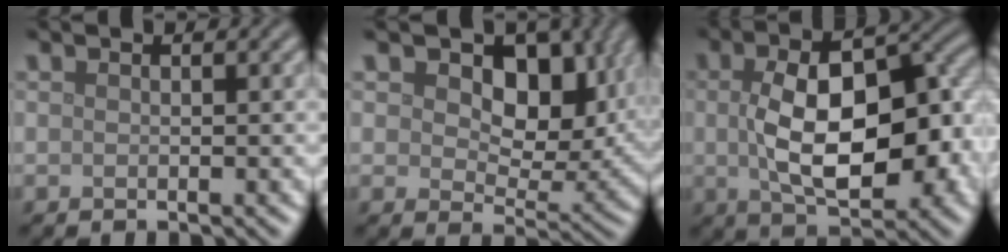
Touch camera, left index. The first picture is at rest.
{"total": 9.5, "force": [3.2, 5.9, 6.7], "torque": [-0.093, -0.011, 0.047]}
{"total": 11.4, "force": [-0.5, 6.0, 9.7], "torque": [-0.152, -0.005, -0.002]}